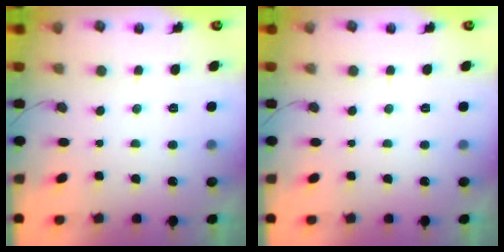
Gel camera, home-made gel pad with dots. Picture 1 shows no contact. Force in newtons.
{"total": 0.0}